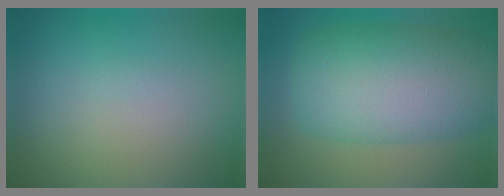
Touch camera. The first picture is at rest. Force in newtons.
{"total": 10.1, "press": 10.1, "slide": 0.1}